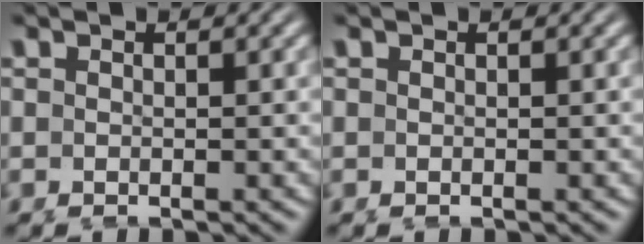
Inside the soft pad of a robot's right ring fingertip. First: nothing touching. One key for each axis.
{"total": 0.0}